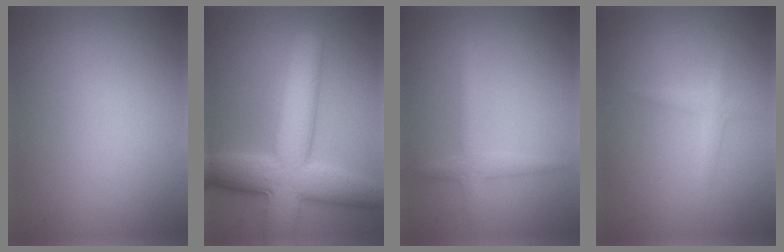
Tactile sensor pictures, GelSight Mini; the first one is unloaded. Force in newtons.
{"total": 10.5, "press": 10.4, "slide": 0.4}
{"total": 2.1, "press": 2.1, "slide": 0.1}
{"total": 1.3, "press": 1.3, "slide": 0.0}